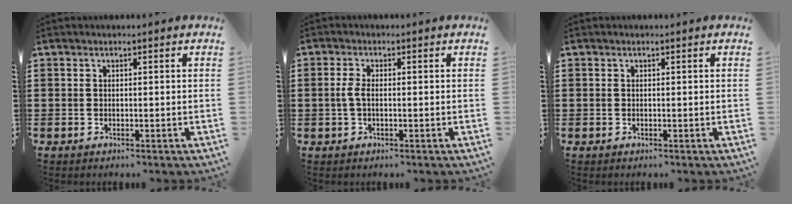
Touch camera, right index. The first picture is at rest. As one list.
[{"total": 2.5, "force": [-0.3, 0.9, 2.3], "torque": [-0.065, -0.008, -0.013]}, {"total": 0.0}]